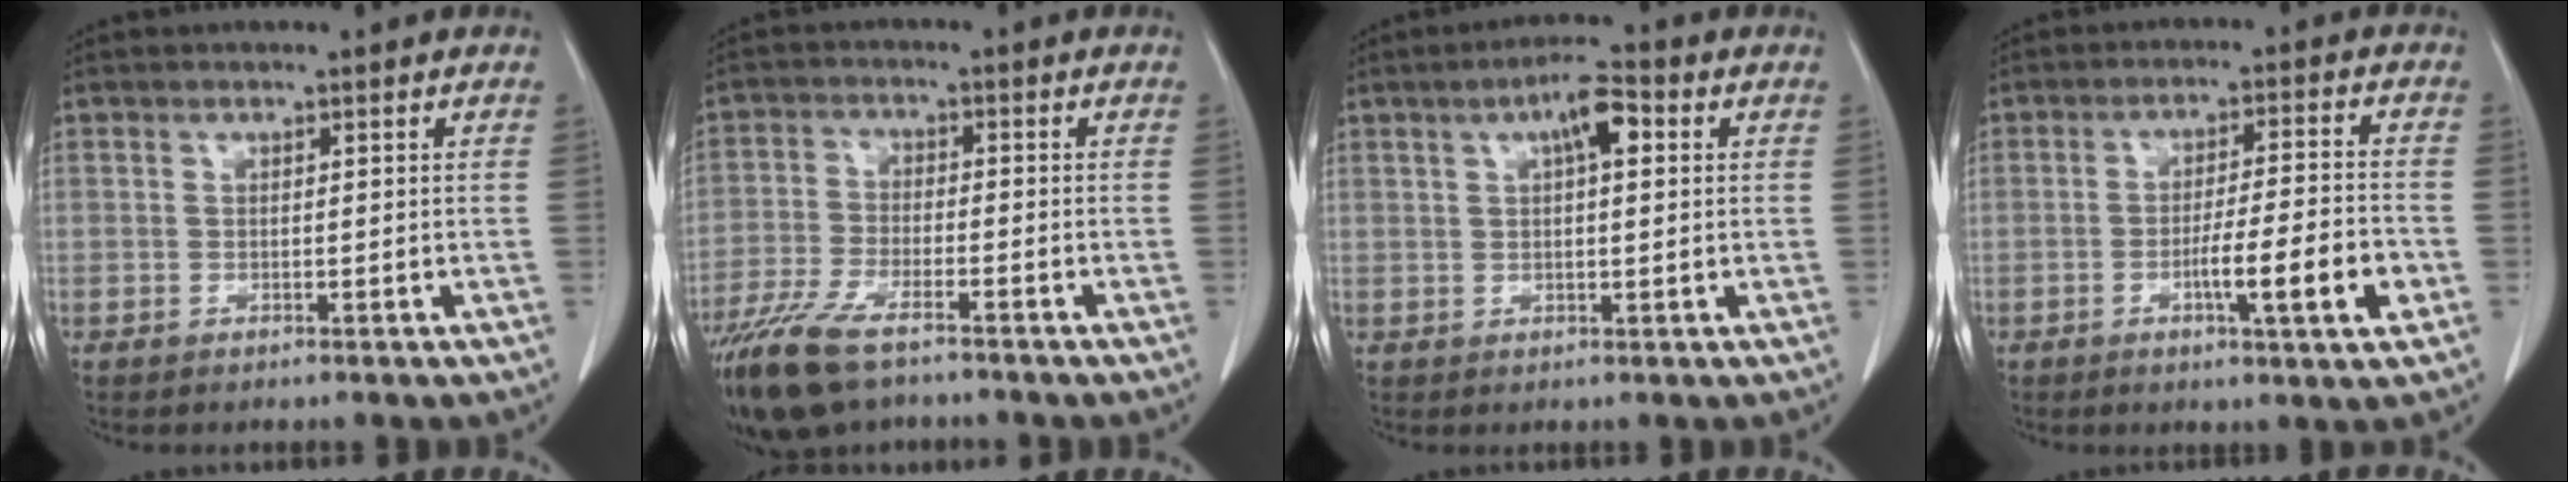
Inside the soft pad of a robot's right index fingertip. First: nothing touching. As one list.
[{"total": 11.1, "force": [-8.2, 3.5, 6.7], "torque": [-0.130, -0.023, -0.149]}, {"total": 5.2, "force": [1.7, 1.4, 4.7], "torque": [-0.084, 0.016, 0.026]}, {"total": 9.3, "force": [-3.3, 0.2, 8.7], "torque": [-0.137, -0.004, -0.054]}]